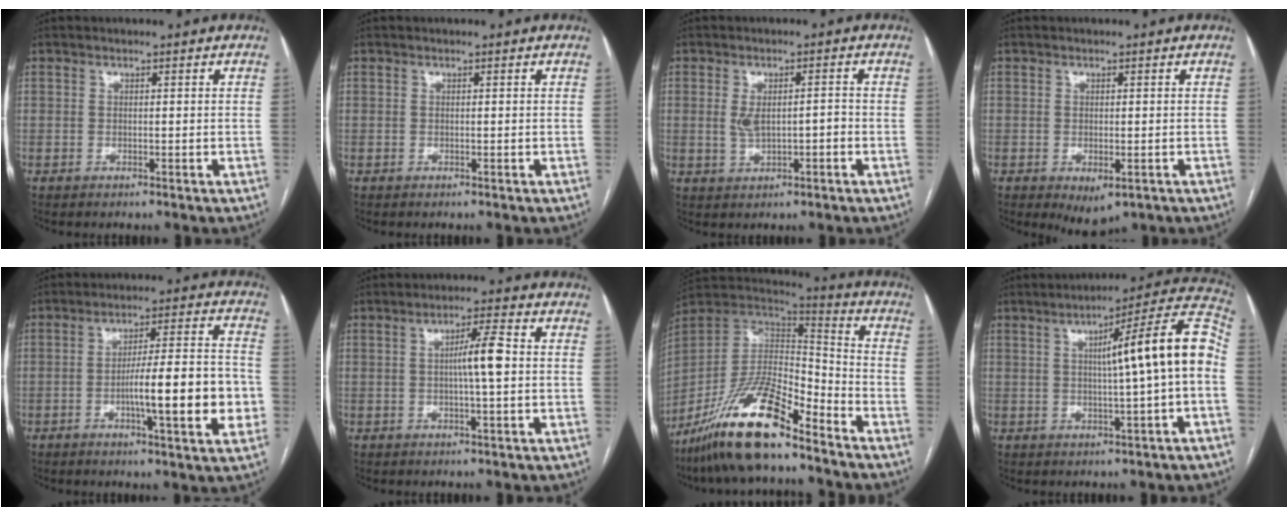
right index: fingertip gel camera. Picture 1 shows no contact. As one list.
[{"total": 0.0}, {"total": 4.3, "force": [-0.4, 1.9, 3.8], "torque": [-0.074, 0.008, 0.000]}, {"total": 3.9, "force": [-1.8, 1.8, 3.0], "torque": [-0.040, -0.008, -0.013]}, {"total": 13.9, "force": [-3.3, 1.6, 13.4], "torque": [-0.203, 0.009, -0.049]}, {"total": 5.2, "force": [0.1, 0.3, 5.2], "torque": [-0.088, 0.010, 0.001]}, {"total": 18.6, "force": [-13.3, 4.3, 12.2], "torque": [-0.248, -0.006, -0.245]}, {"total": 13.9, "force": [0.6, -0.3, 13.9], "torque": [-0.190, 0.031, 0.004]}]